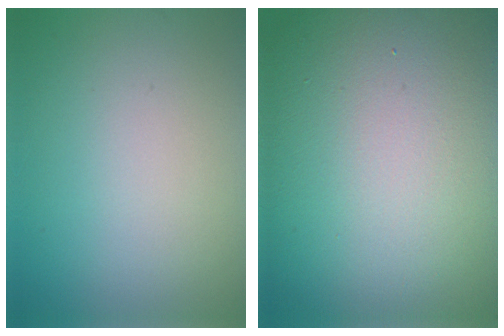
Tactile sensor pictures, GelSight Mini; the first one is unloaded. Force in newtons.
{"total": 21.9, "press": 21.9, "slide": 1.3}